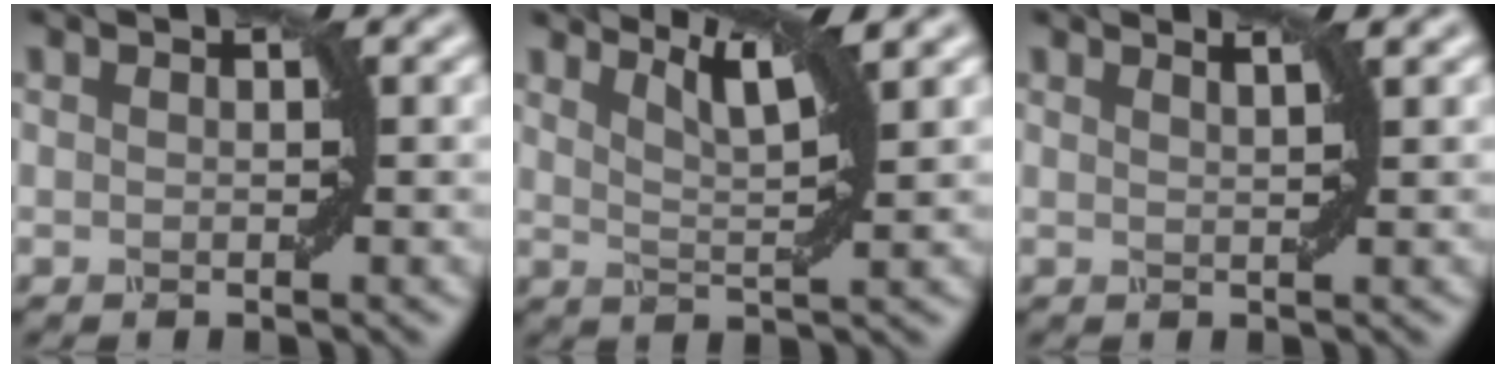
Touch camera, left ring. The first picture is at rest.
{"total": 3.9, "force": [2.6, 0.8, 2.8], "torque": [-0.045, 0.006, 0.043]}
{"total": 2.1, "force": [1.5, 0.7, 1.3], "torque": [0.003, 0.006, -0.002]}